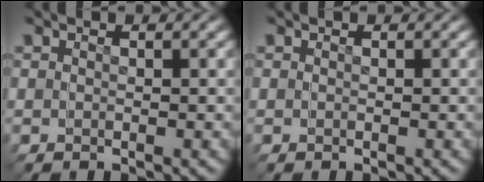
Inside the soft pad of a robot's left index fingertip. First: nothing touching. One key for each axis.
{"total": 0.0}